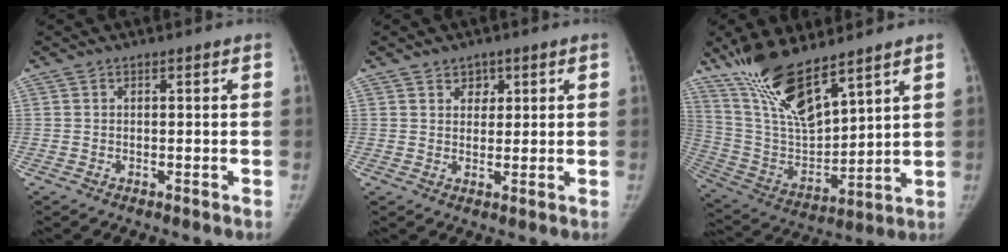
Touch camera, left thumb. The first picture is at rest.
{"total": 2.9, "force": [1.6, 2.3, 0.7], "torque": [0.013, -0.009, 0.023]}
{"total": 17.0, "force": [12.3, 5.1, 10.5], "torque": [-0.178, -0.062, 0.252]}